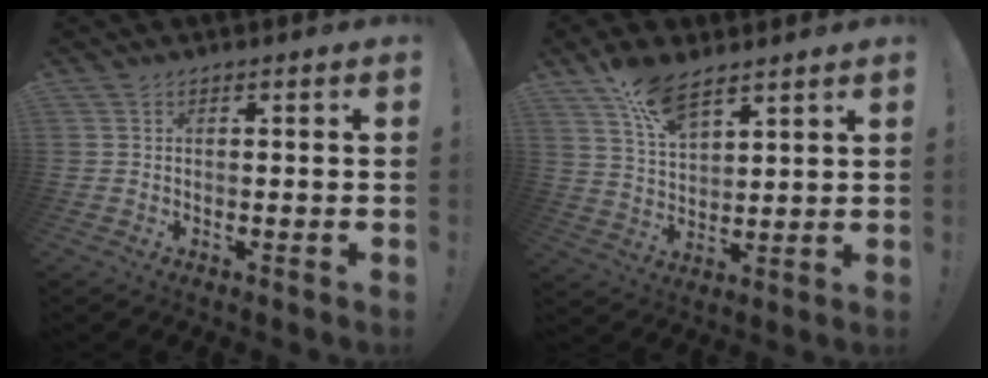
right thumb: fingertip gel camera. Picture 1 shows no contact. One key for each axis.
{"total": 9.9, "fx": 7.6, "fy": 3.7, "fz": 5.2, "tx": -0.095, "ty": -0.044, "tz": 0.143}